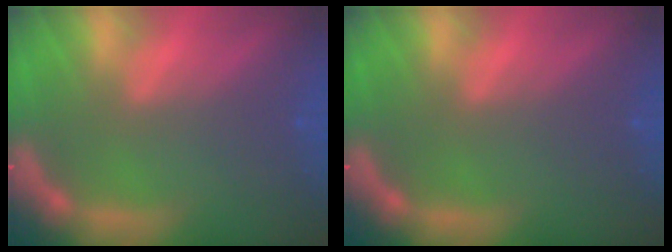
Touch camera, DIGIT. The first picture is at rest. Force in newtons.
{"total": 0.0}